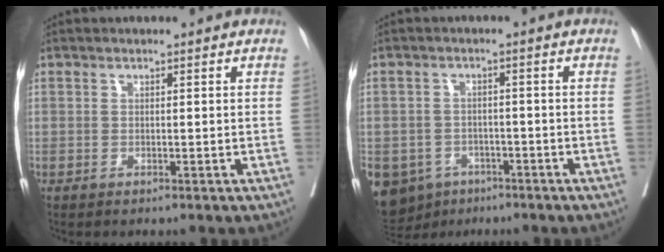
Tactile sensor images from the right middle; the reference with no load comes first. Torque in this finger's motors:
{"motor_torque": [1.24, -0.89, 1.05, 0.21]}